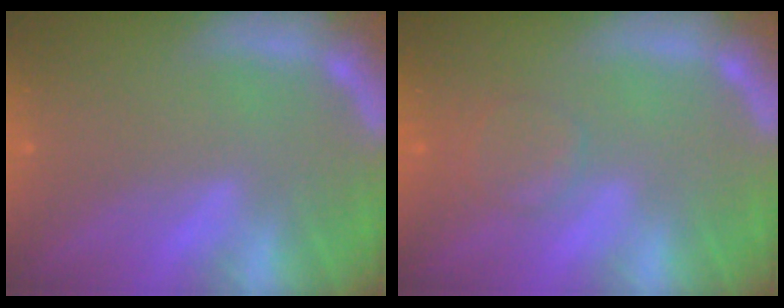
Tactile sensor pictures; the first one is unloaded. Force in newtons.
{"total": 2.9}